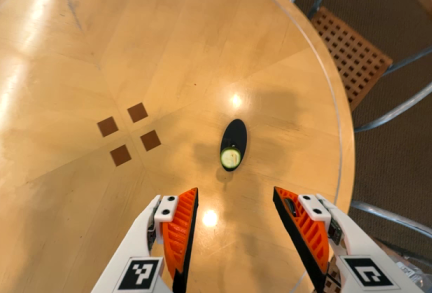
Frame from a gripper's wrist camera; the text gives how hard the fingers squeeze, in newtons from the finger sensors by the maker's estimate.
{"total": 0.0}